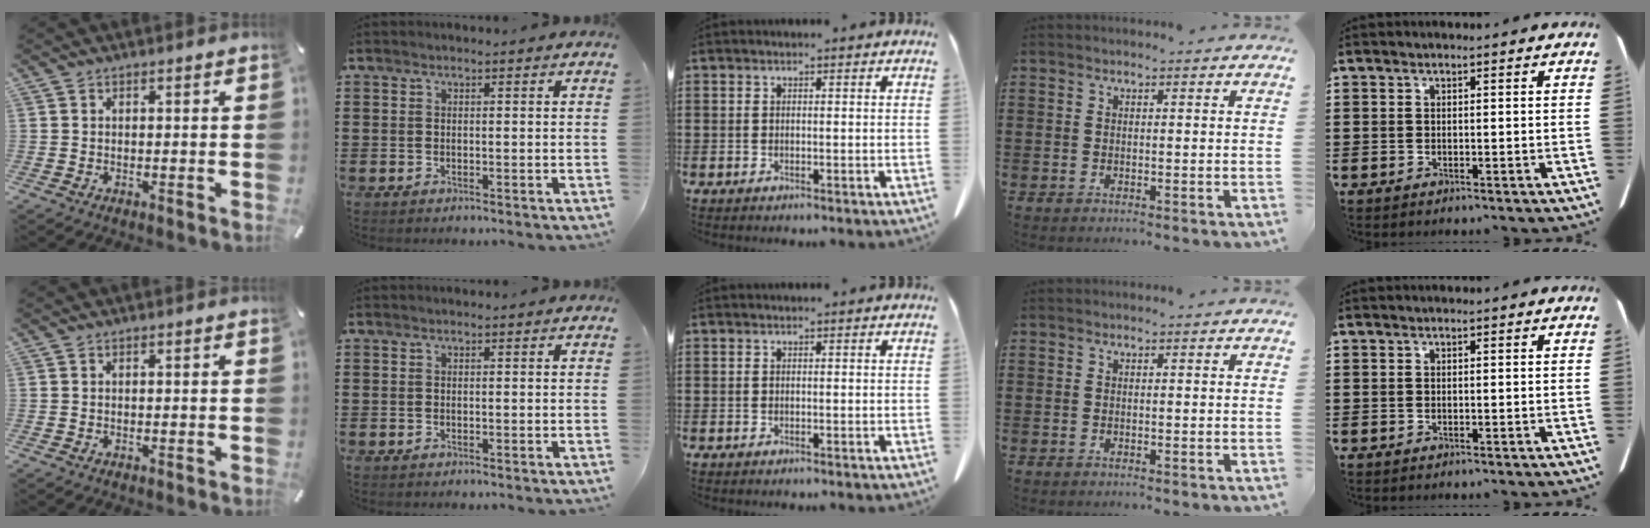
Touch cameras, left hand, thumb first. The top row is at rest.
{}